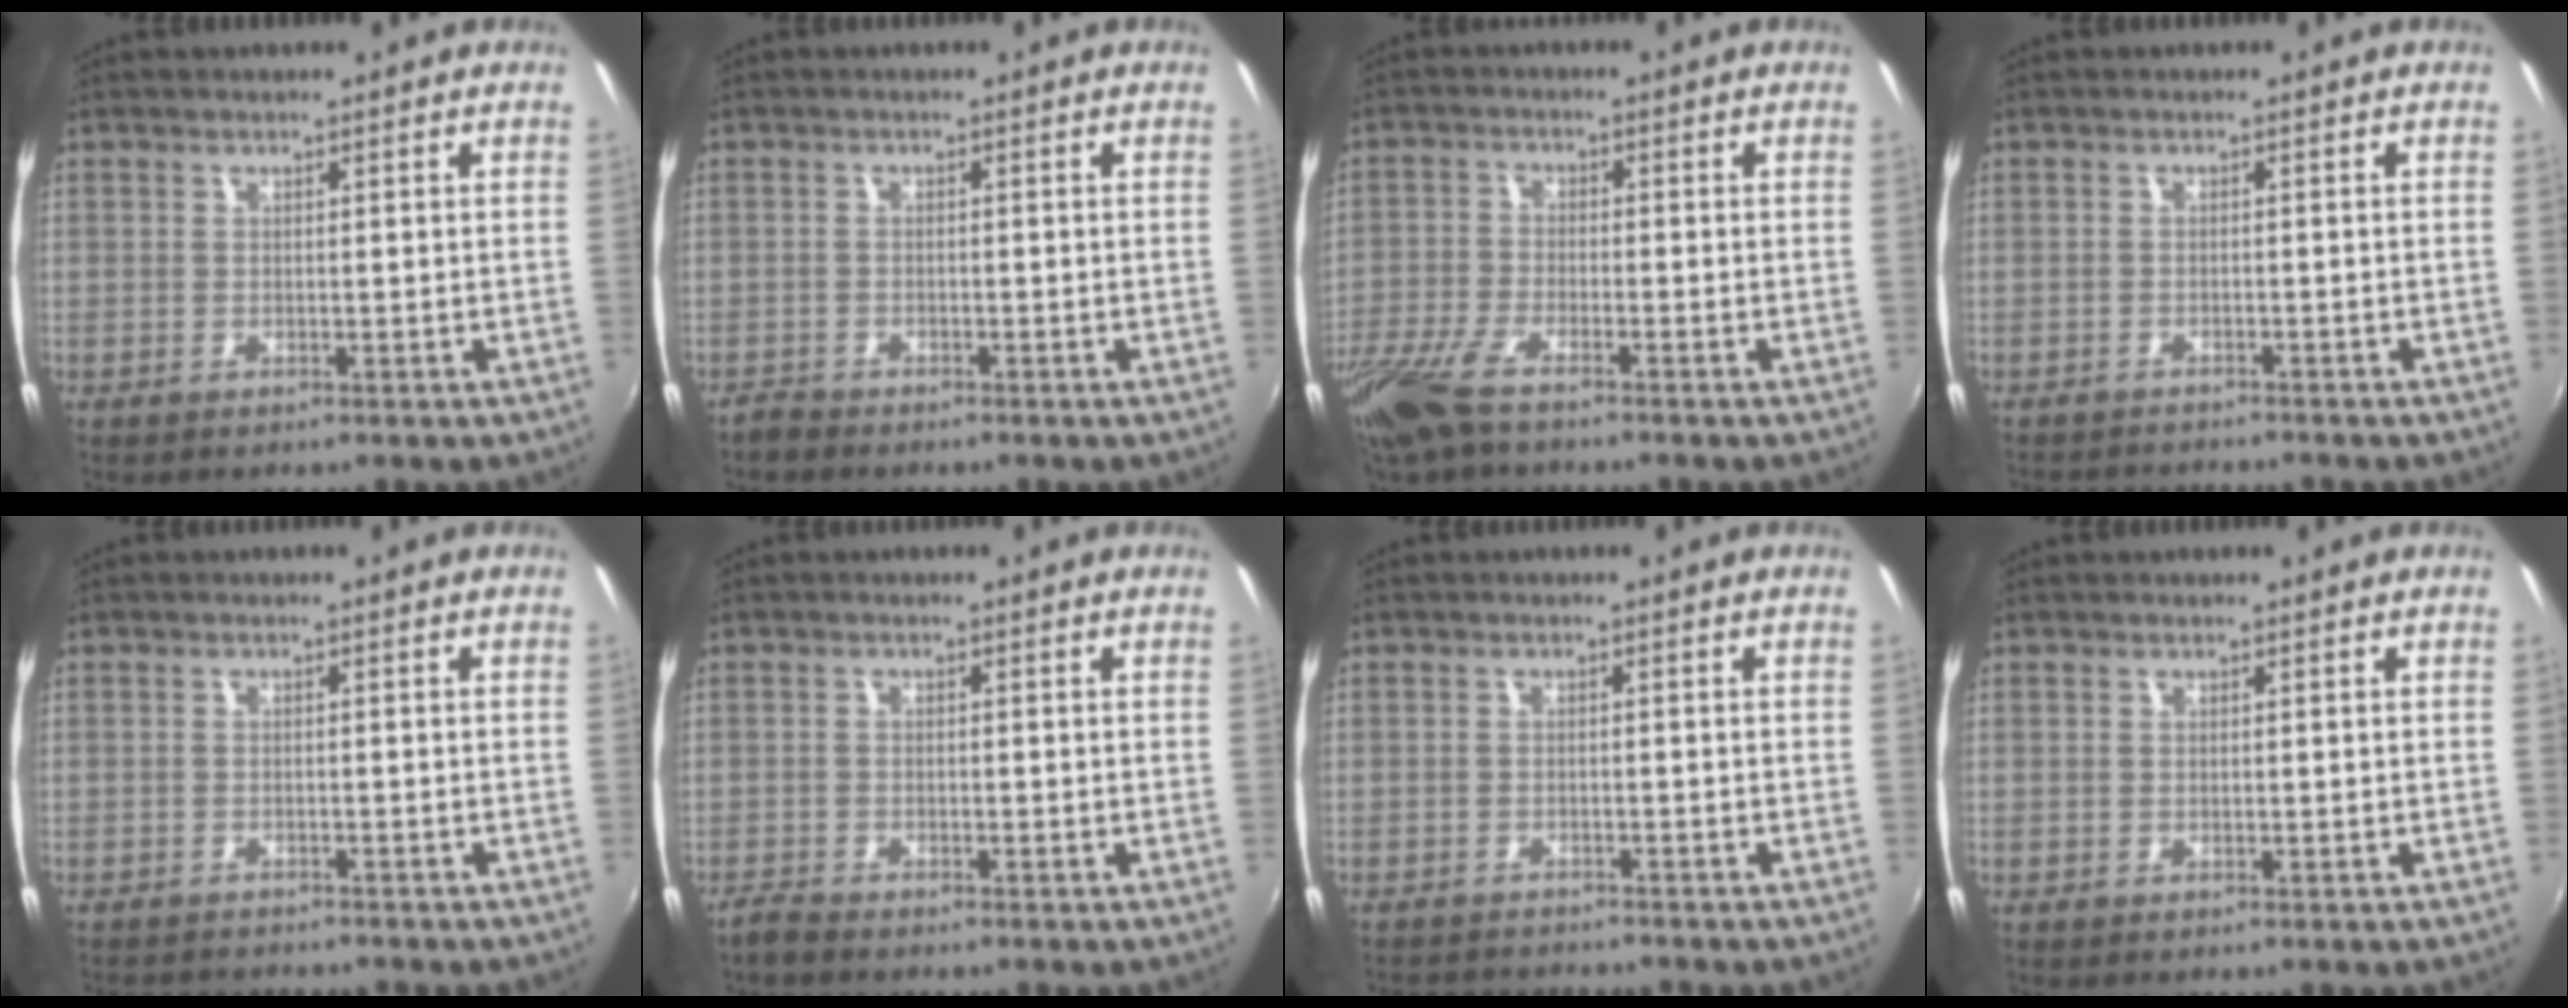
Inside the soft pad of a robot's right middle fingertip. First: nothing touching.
{"total": 1.7, "force": [-1.7, 0.4, 0.1], "torque": [-0.009, -0.003, -0.035]}
{"total": 7.7, "force": [-5.8, 1.8, 4.8], "torque": [-0.118, -0.018, -0.120]}
{"total": 4.8, "force": [-4.7, 0.6, 1.1], "torque": [-0.035, -0.010, -0.073]}
{"total": 4.8, "force": [-4.6, 0.9, 1.2], "torque": [-0.036, -0.009, -0.069]}
{"total": 2.1, "force": [-2.0, 0.3, 0.5], "torque": [-0.019, -0.006, -0.042]}
{"total": 5.8, "force": [-5.6, 0.7, 1.3], "torque": [-0.041, -0.009, -0.088]}
{"total": 0.0}